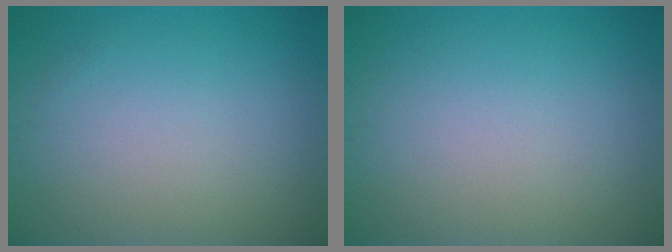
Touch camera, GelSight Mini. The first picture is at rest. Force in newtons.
{"total": 0.0}